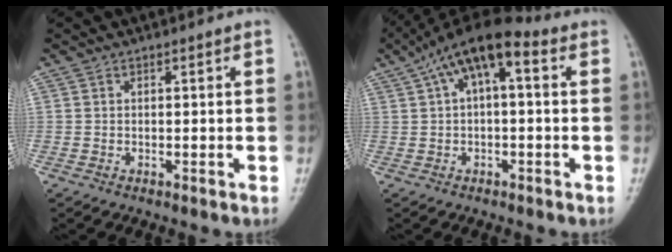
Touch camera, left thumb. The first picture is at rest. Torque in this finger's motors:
{"motor_torque": [-0.14, 2.14, 1.32, -0.39, 0.45]}